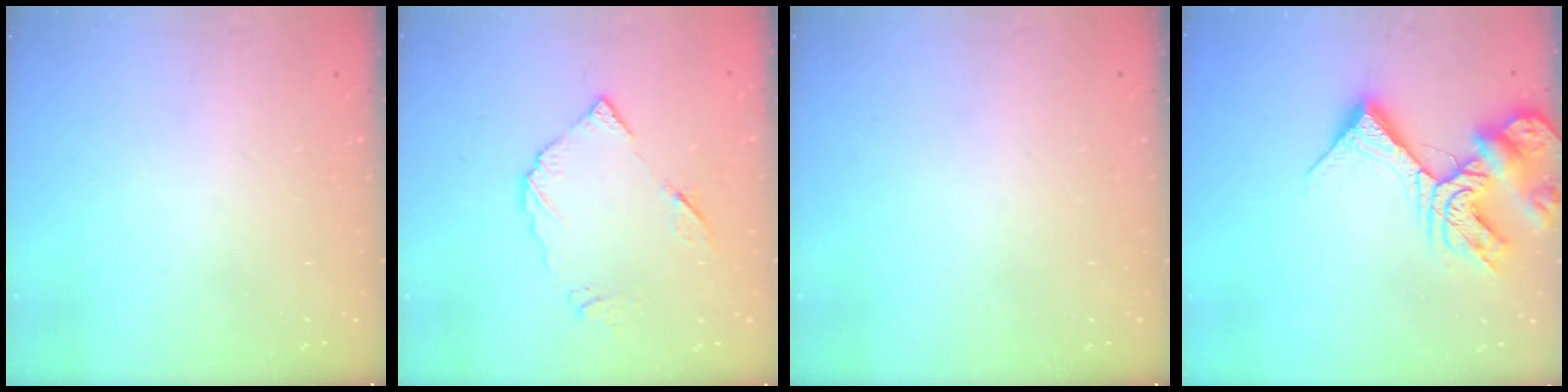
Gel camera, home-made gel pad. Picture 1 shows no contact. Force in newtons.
{"total": 7.8, "press": 7.7, "slide": 0.5}
{"total": 0.0}
{"total": 13.8, "press": 13.7, "slide": 1.8}